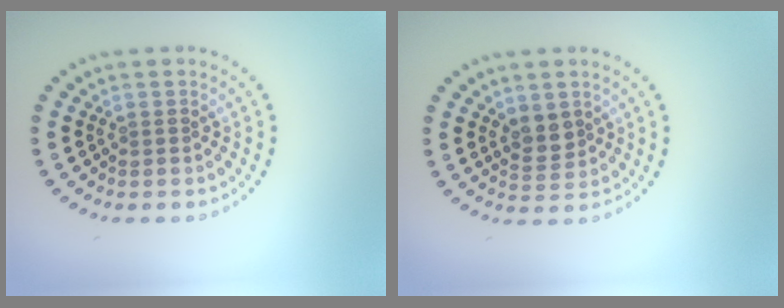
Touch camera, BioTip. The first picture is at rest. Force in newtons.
{"total": 1.9, "press": 1.8, "slide": 0.8}